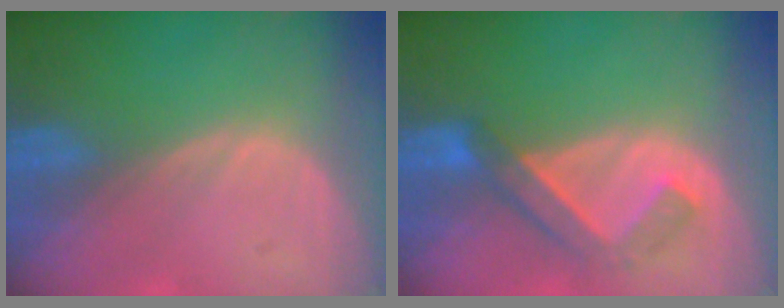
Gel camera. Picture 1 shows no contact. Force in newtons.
{"total": 5.3, "press": 5.3, "slide": 0.2}